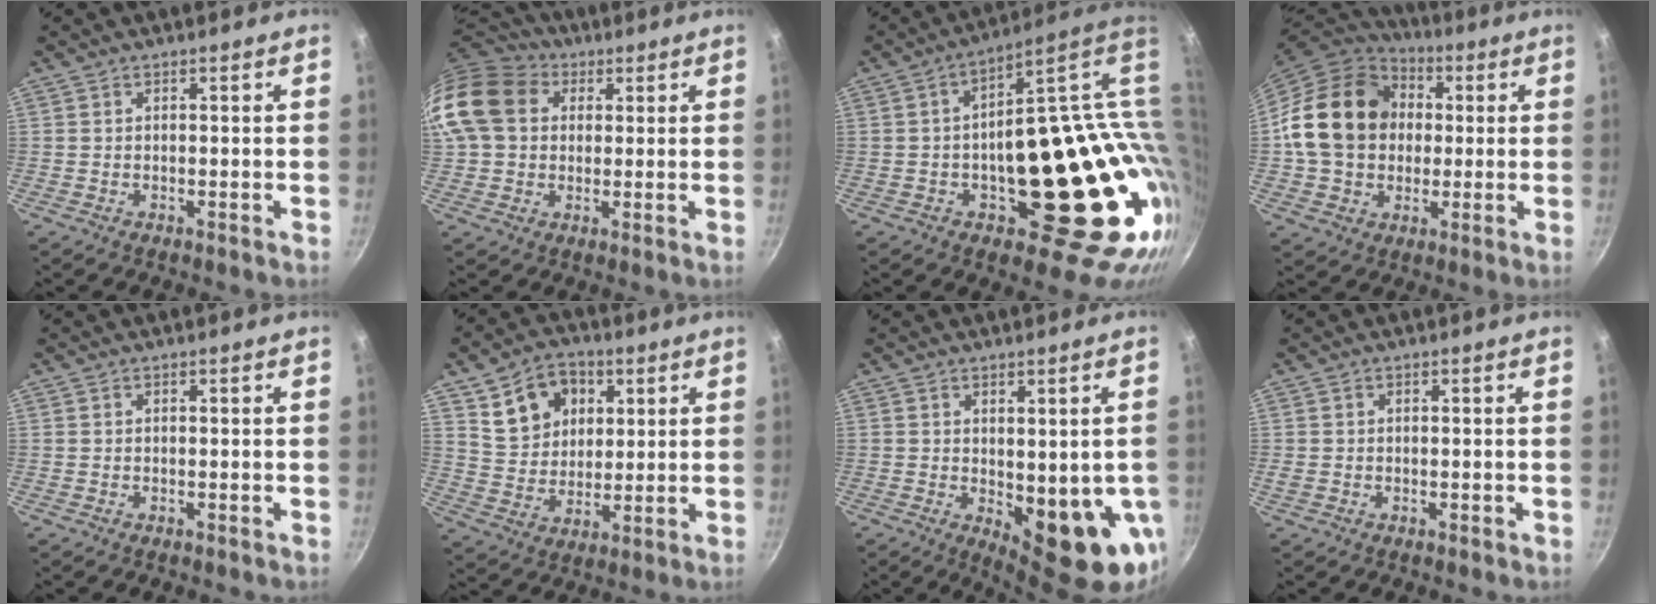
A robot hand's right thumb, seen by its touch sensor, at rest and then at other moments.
{"total": 16.0, "force": [4.2, 12.8, 8.8], "torque": [-0.167, 0.025, 0.063]}
{"total": 29.2, "force": [2.4, 15.8, 24.4], "torque": [-0.278, 0.003, 0.065]}
{"total": 20.5, "force": [2.1, 16.5, 12.0], "torque": [-0.188, 0.029, 0.032]}
{"total": 0.0}
{"total": 12.5, "force": [5.2, 9.6, 6.1], "torque": [-0.073, -0.010, 0.095]}
{"total": 12.0, "force": [-1.5, 4.8, 10.9], "torque": [-0.113, -0.014, -0.004]}
{"total": 1.1, "force": [-0.2, 0.9, 0.6], "torque": [-0.006, 0.001, -0.004]}